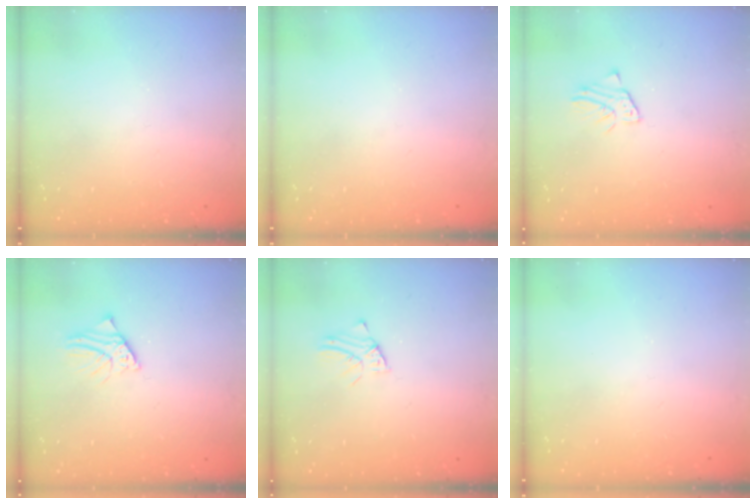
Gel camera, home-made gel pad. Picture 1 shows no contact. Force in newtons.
{"total": 0.0}
{"total": 1.6, "press": 1.6, "slide": 0.2}
{"total": 2.6, "press": 2.6, "slide": 0.3}
{"total": 1.6, "press": 1.6, "slide": 0.1}
{"total": 0.0}